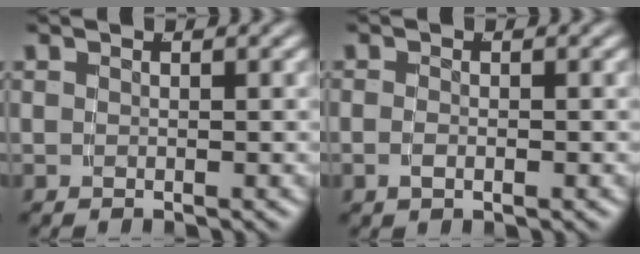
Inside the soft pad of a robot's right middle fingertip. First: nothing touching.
{"total": 1.0, "force": [-0.5, 0.3, 0.8], "torque": [-0.017, -0.003, -0.007]}